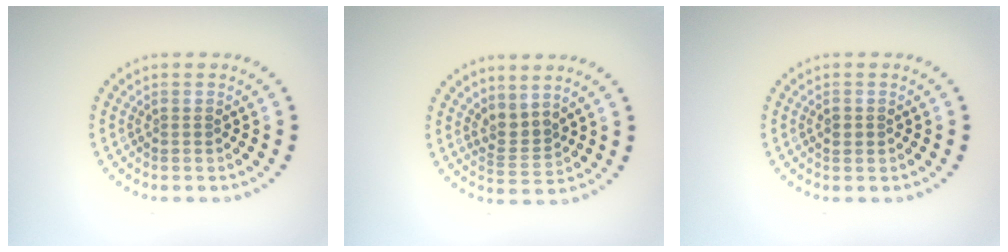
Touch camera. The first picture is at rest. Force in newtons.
{"total": 2.3, "press": 1.4, "slide": 1.8}
{"total": 1.1, "press": 1.1, "slide": 0.1}